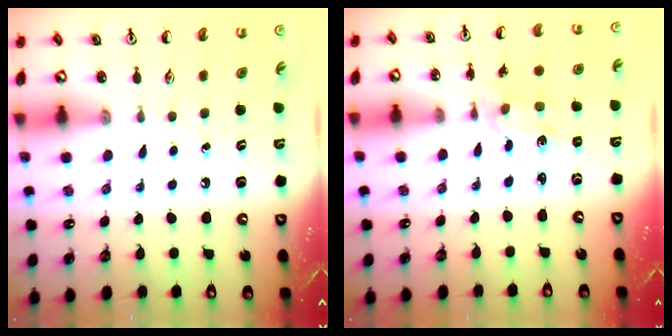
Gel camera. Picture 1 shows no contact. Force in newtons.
{"total": 1.9, "press": 1.9, "slide": 0.2}